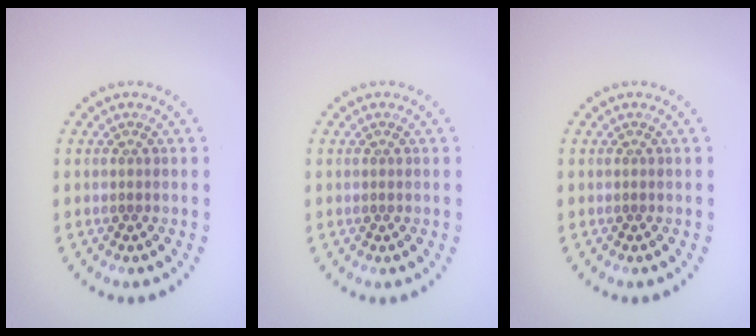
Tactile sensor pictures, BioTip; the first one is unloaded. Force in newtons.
{"total": 0.0}
{"total": 0.0}